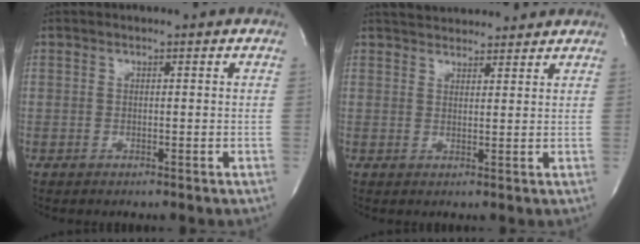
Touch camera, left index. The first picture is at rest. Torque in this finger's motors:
{"motor_torque": [-0.20, -0.10, 0.35, 0.07]}